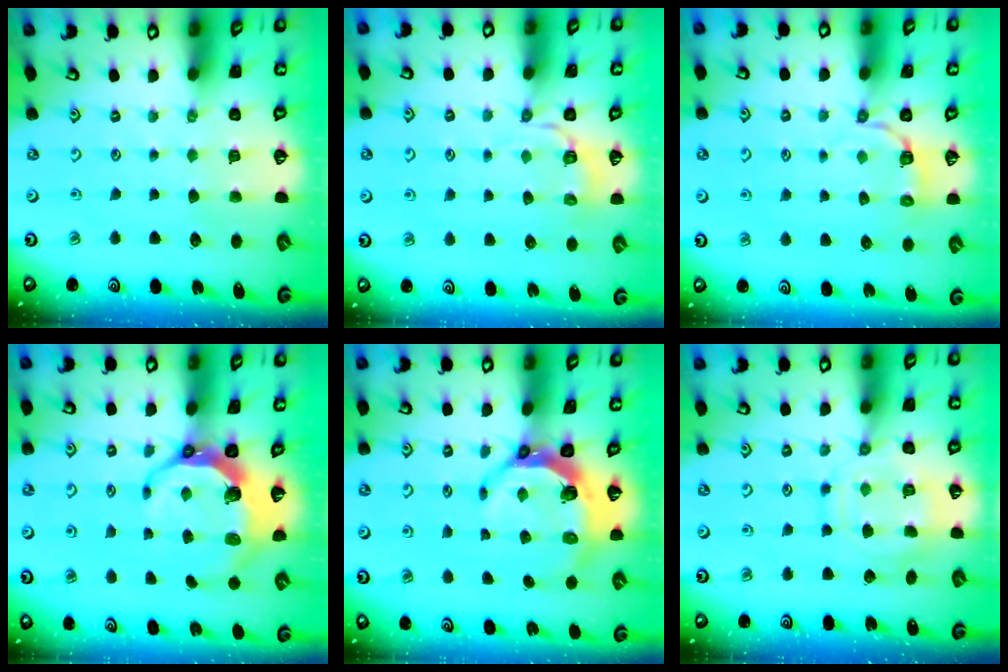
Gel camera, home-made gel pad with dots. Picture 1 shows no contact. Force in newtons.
{"total": 3.4, "press": 2.9, "slide": 1.8}
{"total": 3.3, "press": 1.6, "slide": 2.9}
{"total": 8.1, "press": 6.8, "slide": 4.5}
{"total": 6.5, "press": 5.3, "slide": 3.8}
{"total": 12.5, "press": 12.5, "slide": 1.1}